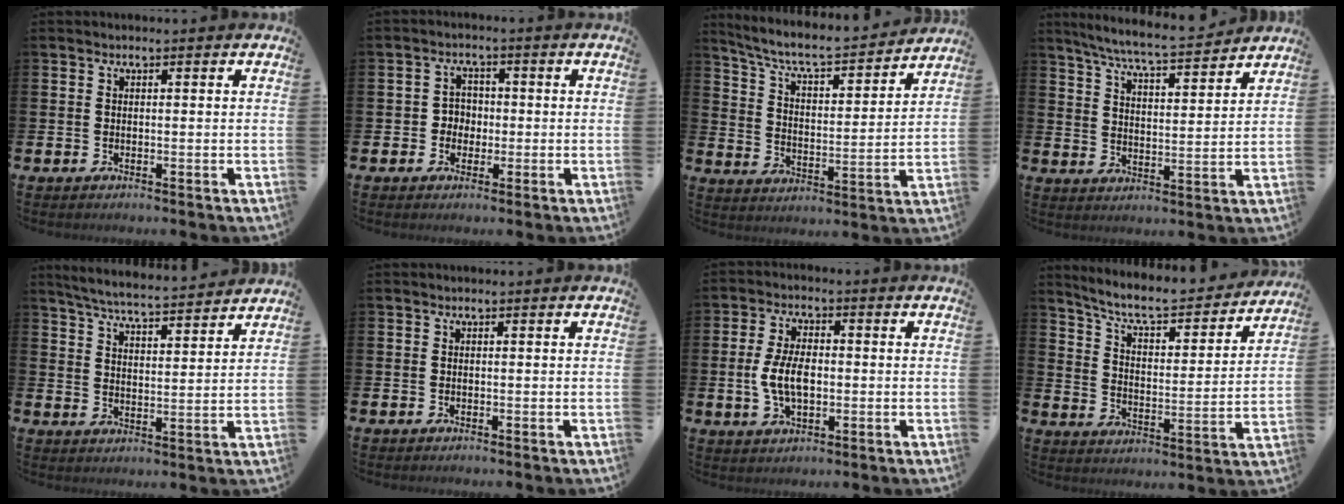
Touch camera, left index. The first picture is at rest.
{"total": 2.8, "force": [-0.5, 2.6, 0.8], "torque": [-0.018, 0.007, -0.018]}
{"total": 7.0, "force": [6.3, 1.4, 2.7], "torque": [-0.087, -0.044, 0.105]}
{"total": 7.3, "force": [6.9, 0.2, 2.4], "torque": [-0.073, -0.043, 0.120]}
{"total": 5.7, "force": [5.6, 0.2, 1.2], "torque": [-0.047, -0.039, 0.097]}
{"total": 0.0}
{"total": 6.1, "force": [-0.3, 3.3, 5.0], "torque": [-0.095, 0.000, -0.013]}
{"total": 7.7, "force": [7.0, 1.6, 2.9], "torque": [-0.084, -0.050, 0.116]}